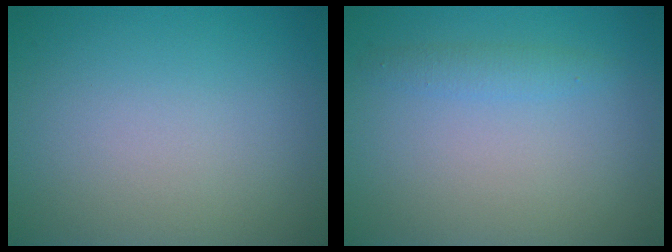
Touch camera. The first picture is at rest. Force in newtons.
{"total": 1.3, "press": 1.3, "slide": 0.0}